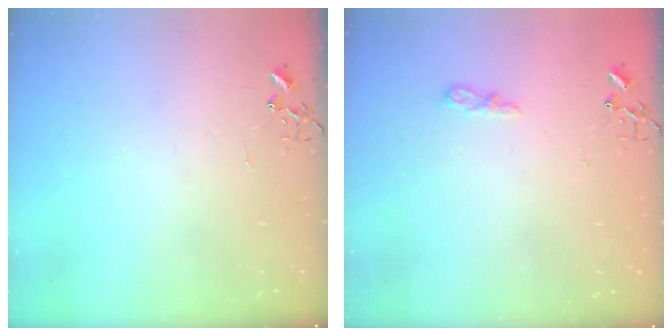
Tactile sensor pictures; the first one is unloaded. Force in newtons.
{"total": 6.2, "press": 6.1, "slide": 0.7}